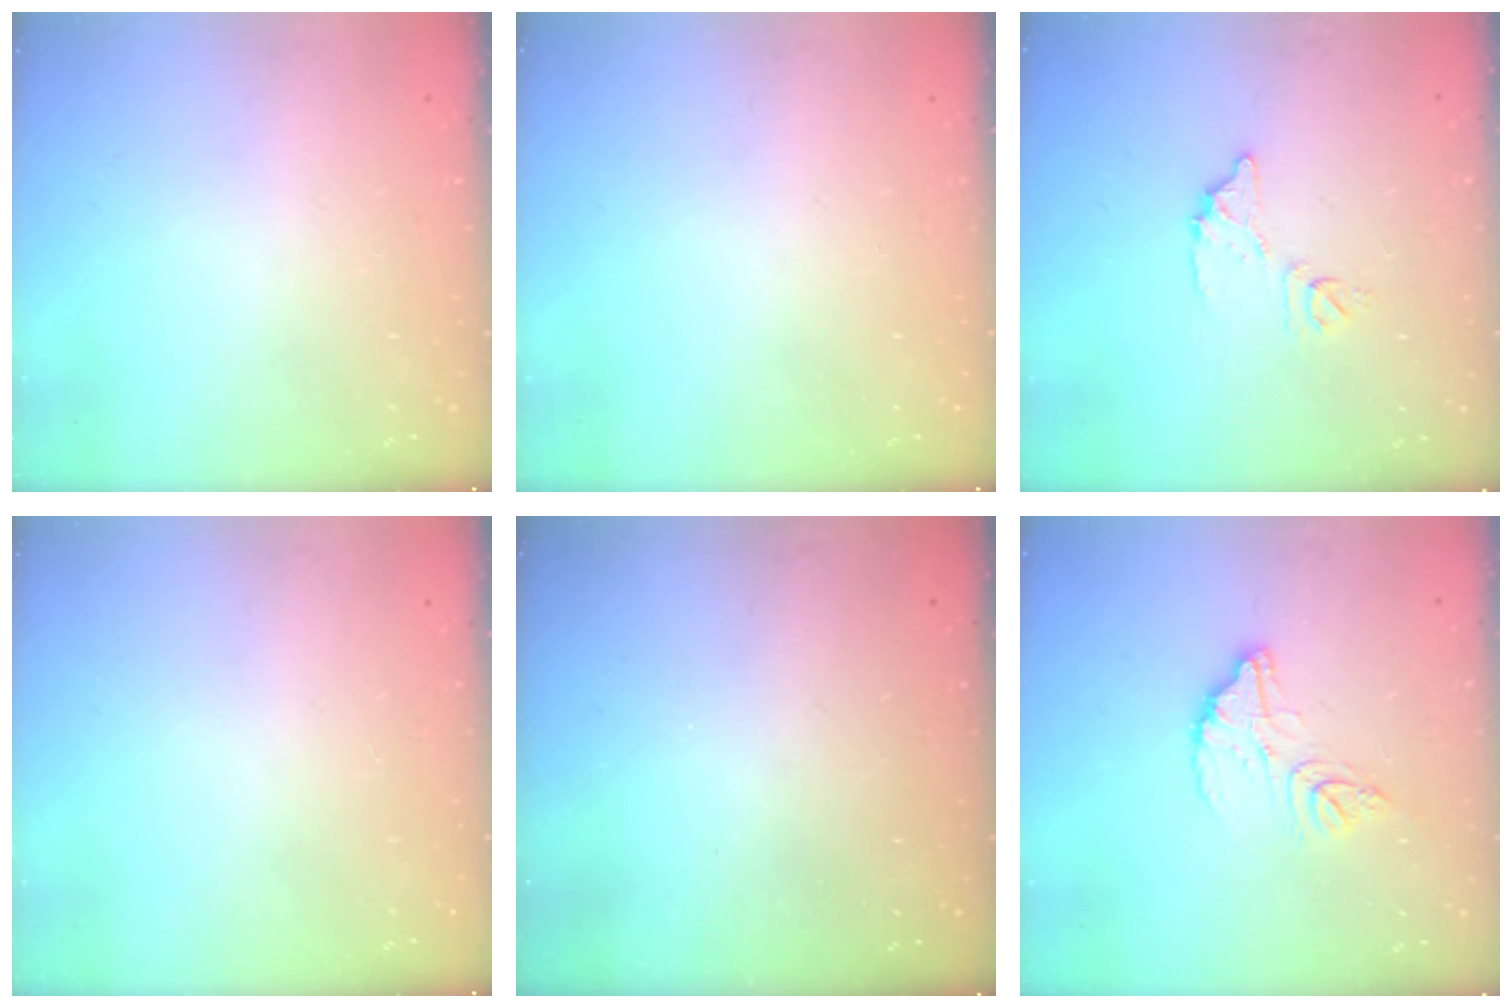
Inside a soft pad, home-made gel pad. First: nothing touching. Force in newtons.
{"total": 0.0}
{"total": 8.5, "press": 8.4, "slide": 0.3}
{"total": 0.0}
{"total": 3.2, "press": 3.2, "slide": 0.1}
{"total": 12.3, "press": 12.3, "slide": 1.1}